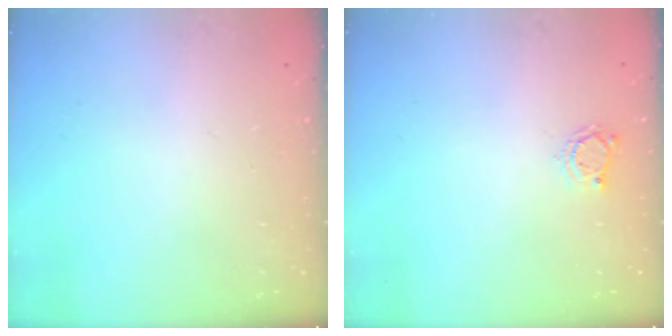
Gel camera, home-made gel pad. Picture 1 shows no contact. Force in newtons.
{"total": 2.9, "press": 2.9, "slide": 0.3}